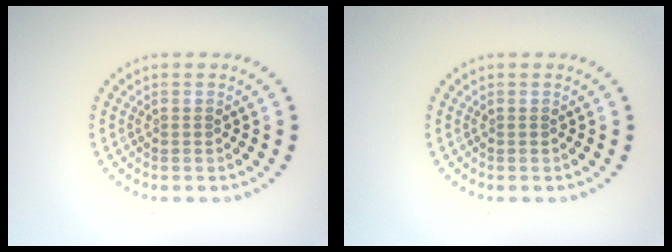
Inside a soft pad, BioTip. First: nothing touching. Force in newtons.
{"total": 0.0}